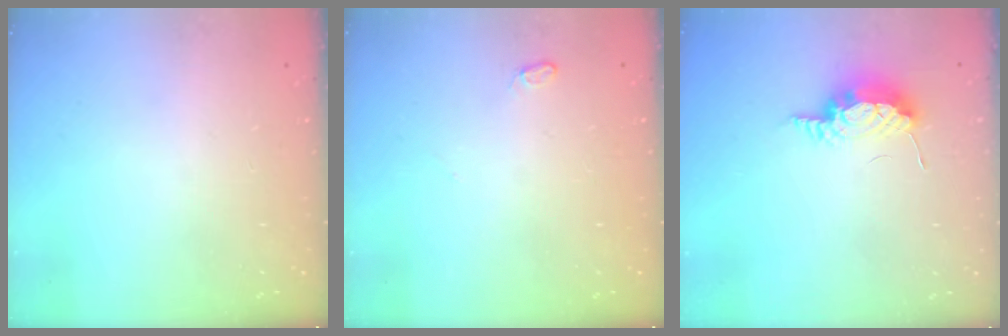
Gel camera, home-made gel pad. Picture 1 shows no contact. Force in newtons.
{"total": 3.5, "press": 3.5, "slide": 0.5}
{"total": 8.0, "press": 7.7, "slide": 2.2}